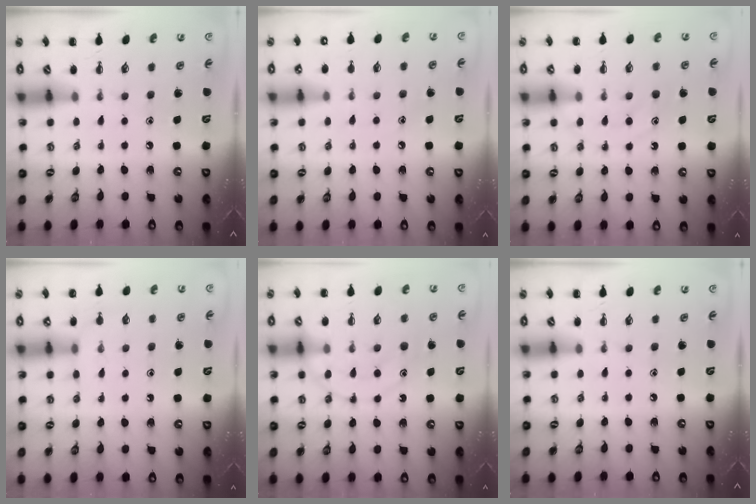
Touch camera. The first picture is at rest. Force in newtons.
{"total": 7.3, "press": 7.1, "slide": 1.8}
{"total": 10.3, "press": 10.3, "slide": 0.8}
{"total": 5.5, "press": 5.3, "slide": 1.4}
{"total": 14.2, "press": 14.1, "slide": 1.3}
{"total": 0.0}